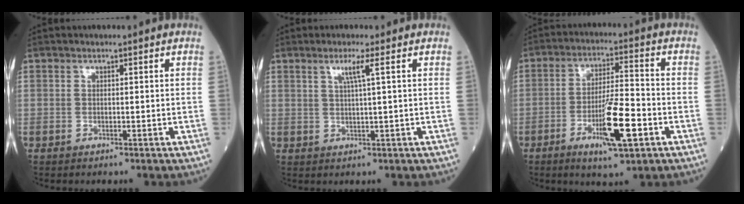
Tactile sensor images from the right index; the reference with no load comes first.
{"total": 2.9, "force": [1.3, -0.6, 2.6], "torque": [-0.051, -0.001, 0.025]}
{"total": 10.4, "force": [-4.1, 1.4, 9.5], "torque": [-0.166, -0.010, -0.069]}